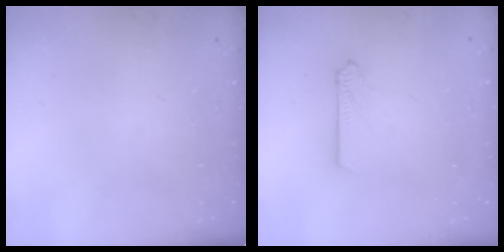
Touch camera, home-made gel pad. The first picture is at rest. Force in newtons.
{"total": 2.6, "press": 2.6, "slide": 0.3}